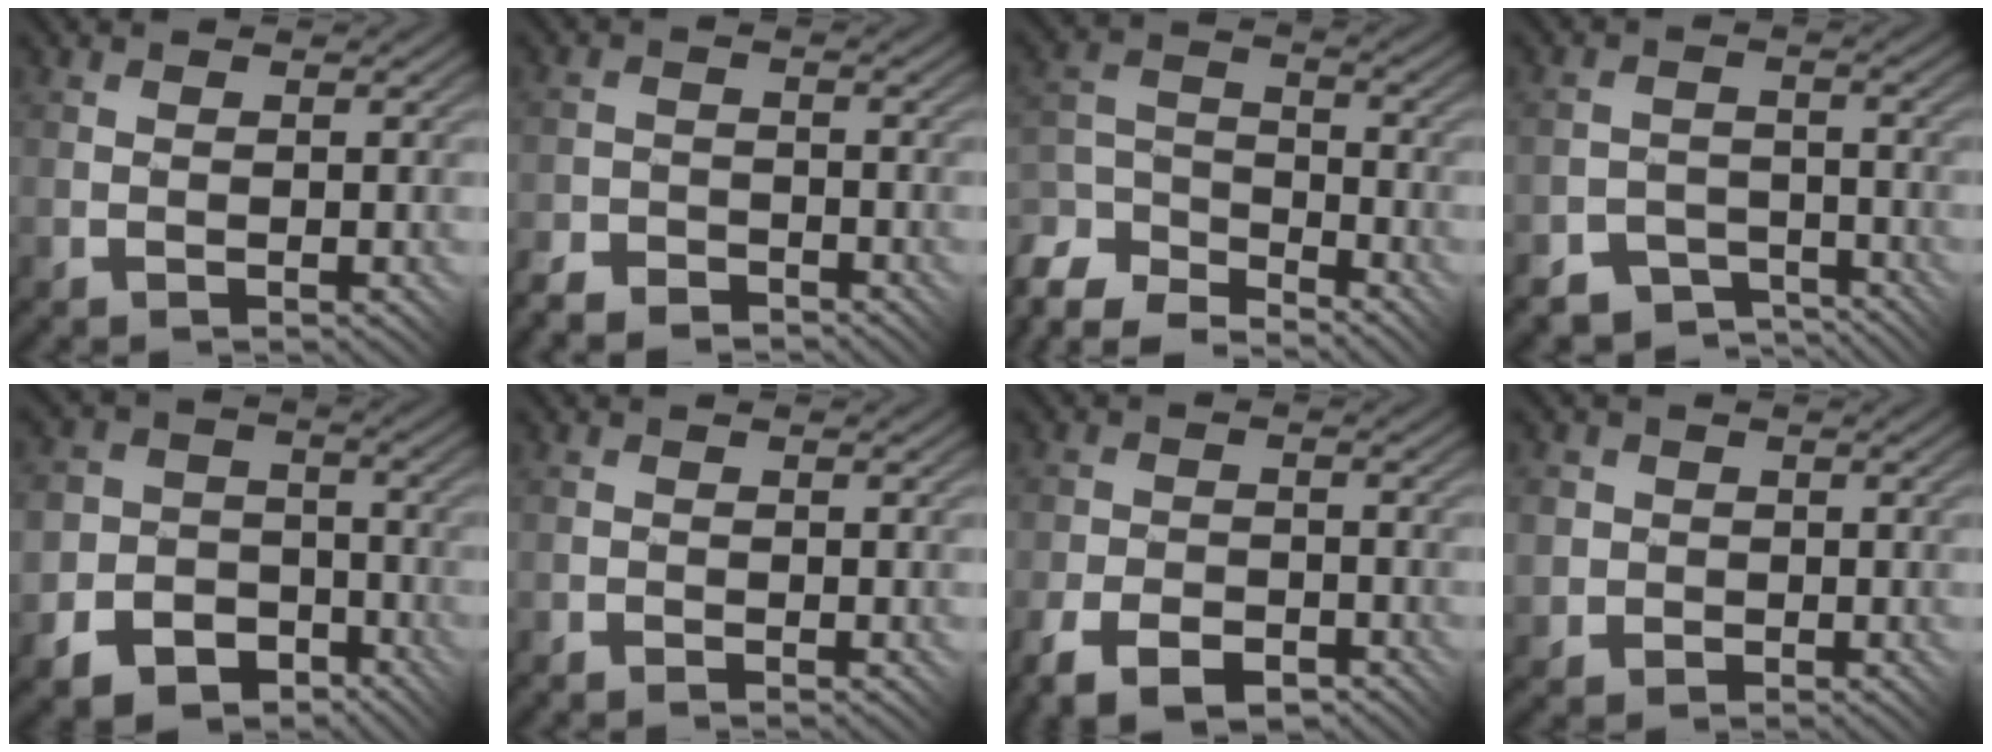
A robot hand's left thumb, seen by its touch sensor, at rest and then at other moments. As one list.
[{"total": 4.2, "force": [-3.8, 1.3, 0.9], "torque": [-0.018, 0.000, -0.077]}, {"total": 10.6, "force": [-8.2, 5.0, 4.3], "torque": [-0.125, -0.018, -0.141]}, {"total": 4.7, "force": [-4.0, 2.3, 1.0], "torque": [-0.009, -0.005, -0.068]}, {"total": 10.8, "force": [-6.2, 8.3, 3.0], "torque": [-0.084, -0.033, -0.117]}, {"total": 0.8, "force": [-0.8, 0.1, 0.0], "torque": [0.002, 0.003, -0.017]}, {"total": 6.0, "force": [-4.0, 2.9, 3.4], "torque": [-0.069, -0.003, -0.072]}, {"total": 4.3, "force": [-0.2, 4.2, 0.5], "torque": [-0.028, 0.011, -0.030]}]